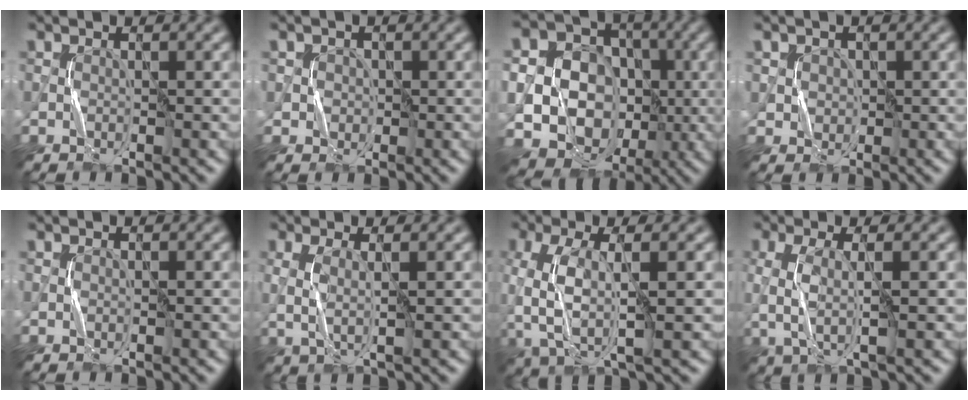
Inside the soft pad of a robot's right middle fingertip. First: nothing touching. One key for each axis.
{"total": 2.3, "fx": 0.5, "fy": 2.2, "fz": 0.5, "tx": 0.000, "ty": 0.000, "tz": 0.007}
{"total": 20.7, "fx": -2.8, "fy": 18.9, "fz": 8.1, "tx": -0.206, "ty": -0.019, "tz": -0.063}
{"total": 2.6, "fx": 0.9, "fy": 2.3, "fz": 0.8, "tx": -0.016, "ty": 0.002, "tz": 0.022}
{"total": 0.0}
{"total": 2.4, "fx": 0.4, "fy": 0.6, "fz": 2.3, "tx": -0.054, "ty": -0.001, "tz": 0.010}
{"total": 6.5, "fx": -0.9, "fy": 2.9, "fz": 5.7, "tx": -0.144, "ty": -0.004, "tz": -0.017}
{"total": 3.4, "fx": -0.1, "fy": 1.0, "fz": 3.3, "tx": -0.080, "ty": -0.005, "tz": 0.000}